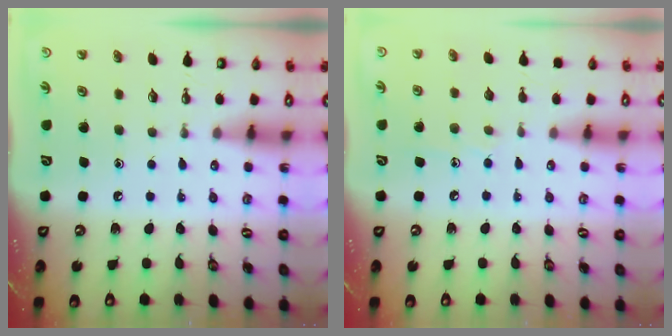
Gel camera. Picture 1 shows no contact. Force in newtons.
{"total": 5.8, "press": 5.8, "slide": 0.5}